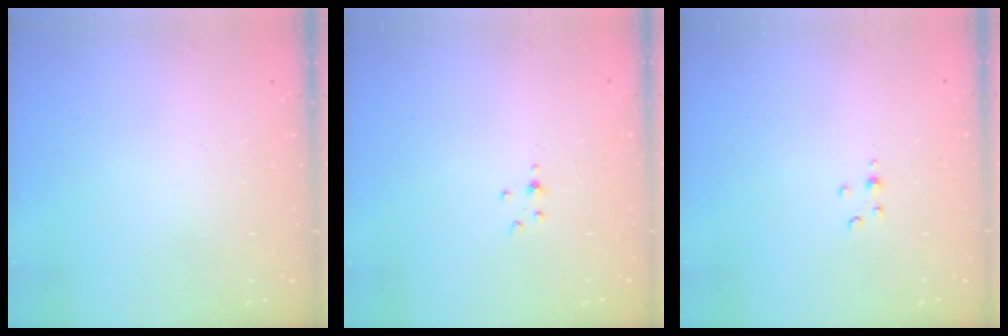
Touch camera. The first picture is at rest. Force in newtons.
{"total": 1.5, "press": 1.5, "slide": 0.2}
{"total": 2.8, "press": 2.8, "slide": 0.3}